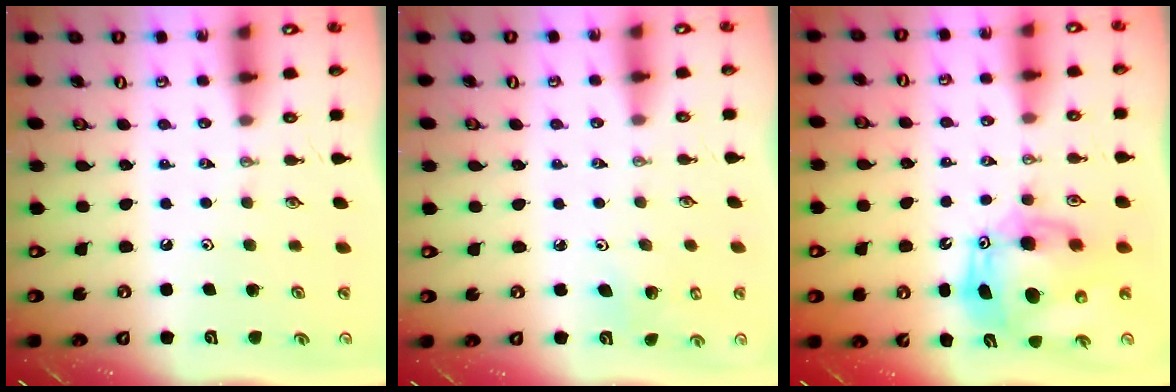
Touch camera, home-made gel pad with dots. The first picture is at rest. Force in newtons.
{"total": 3.8, "press": 3.7, "slide": 0.4}
{"total": 14.2, "press": 14.0, "slide": 2.6}